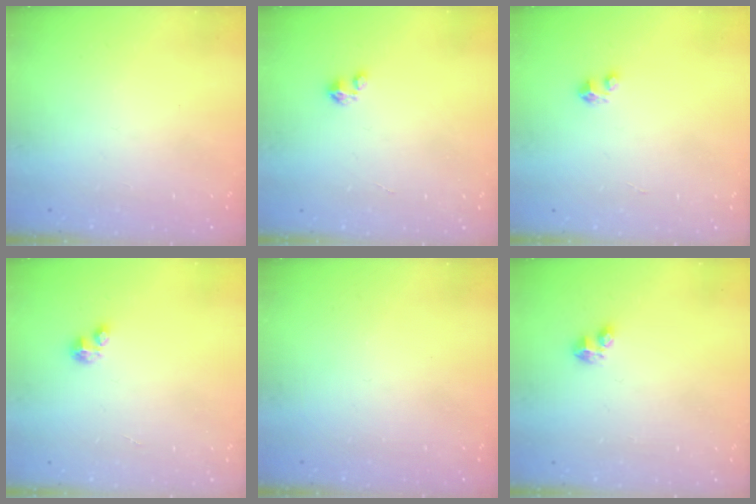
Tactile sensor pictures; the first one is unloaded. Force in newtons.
{"total": 2.1, "press": 2.1, "slide": 0.2}
{"total": 2.1, "press": 2.1, "slide": 0.1}
{"total": 2.1, "press": 2.1, "slide": 0.2}
{"total": 0.0}
{"total": 2.3, "press": 2.2, "slide": 0.5}